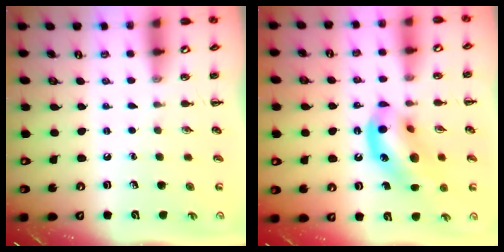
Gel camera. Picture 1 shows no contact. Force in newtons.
{"total": 13.7, "press": 13.2, "slide": 3.8}